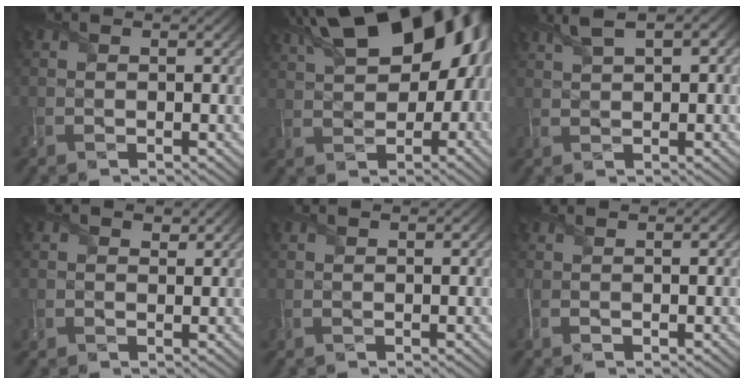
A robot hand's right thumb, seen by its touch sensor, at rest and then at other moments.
{"total": 19.4, "force": [6.1, 11.8, 14.2], "torque": [-0.225, 0.045, 0.103]}
{"total": 4.6, "force": [2.0, 1.6, 3.8], "torque": [-0.086, 0.013, 0.042]}
{"total": 1.5, "force": [1.0, 1.1, 0.4], "torque": [-0.014, -0.006, 0.019]}
{"total": 0.8, "force": [0.6, 0.1, 0.4], "torque": [-0.017, 0.002, 0.014]}
{"total": 1.0, "force": [0.6, 0.0, 0.8], "torque": [-0.022, 0.005, 0.009]}